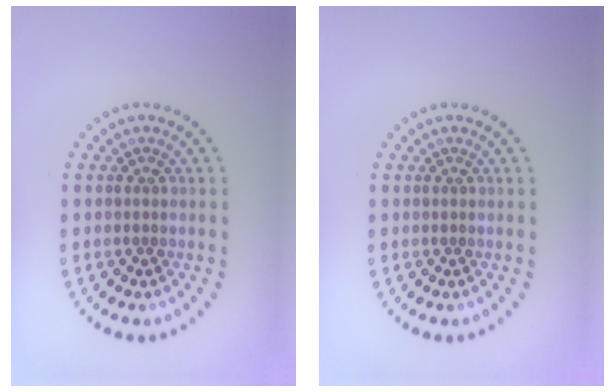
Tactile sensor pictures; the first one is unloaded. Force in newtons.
{"total": 0.0}